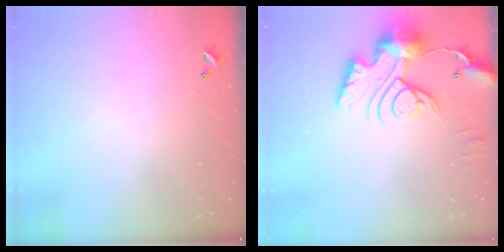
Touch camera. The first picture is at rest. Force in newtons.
{"total": 15.5, "press": 15.4, "slide": 1.7}